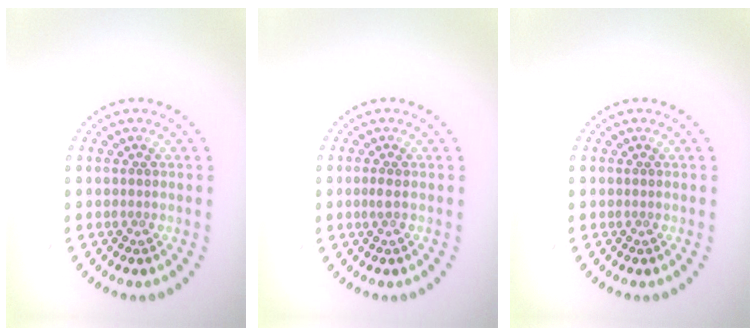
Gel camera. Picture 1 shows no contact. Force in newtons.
{"total": 0.6, "press": 0.5, "slide": 0.3}
{"total": 0.0}